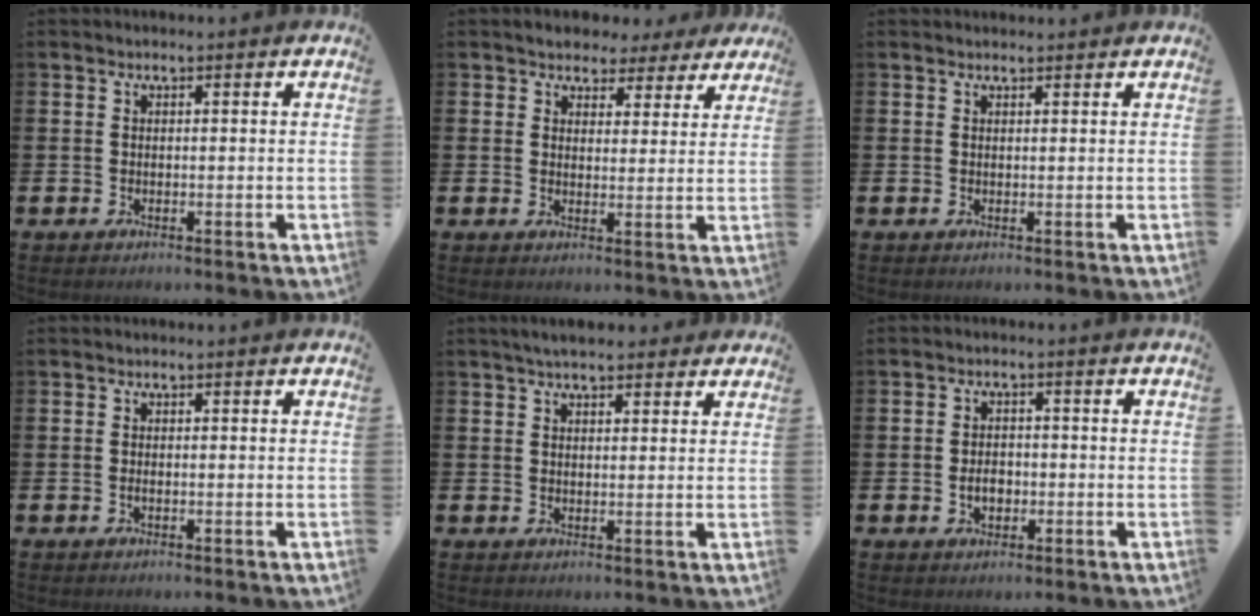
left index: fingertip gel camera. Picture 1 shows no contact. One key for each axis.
{"total": 3.9, "fx": 3.4, "fy": 2.0, "fz": 0.1, "tx": -0.007, "ty": -0.019, "tz": 0.056}
{"total": 0.8, "fx": 0.8, "fy": 0.1, "fz": 0.1, "tx": 0.010, "ty": -0.004, "tz": 0.013}
{"total": 0.0}
{"total": 3.7, "fx": 3.3, "fy": 1.1, "fz": 1.3, "tx": -0.029, "ty": -0.004, "tz": 0.060}
{"total": 2.6, "fx": -0.5, "fy": 1.8, "fz": 1.8, "tx": -0.014, "ty": -0.005, "tz": -0.016}